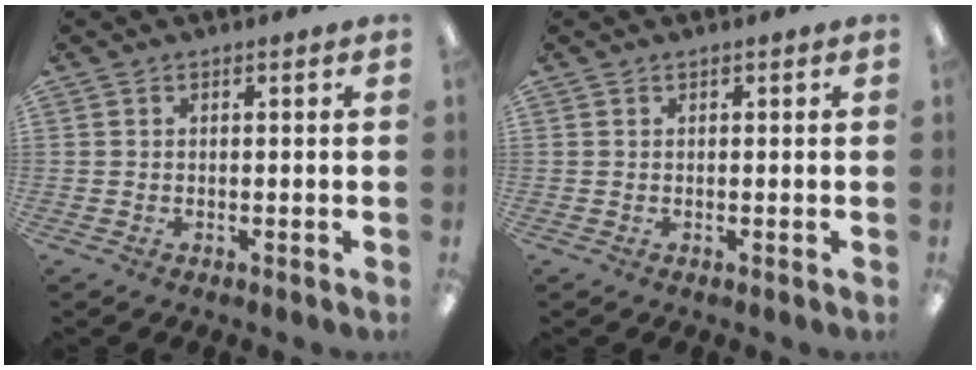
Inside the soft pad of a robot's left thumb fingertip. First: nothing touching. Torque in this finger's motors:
{"motor_torque": [-0.06, 0.13, 0.24, -0.01, 0.03]}